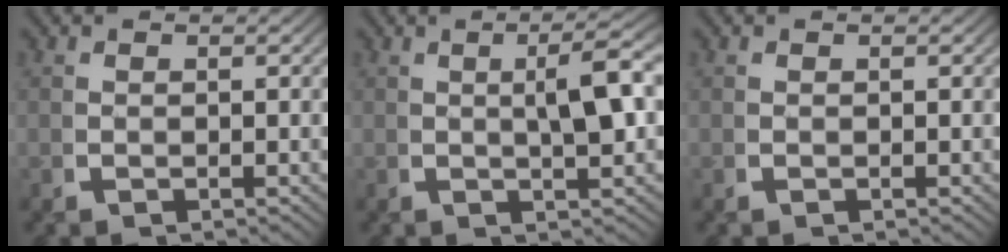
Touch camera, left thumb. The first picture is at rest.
{"total": 4.9, "force": [0.7, 1.1, 4.7], "torque": [-0.076, 0.008, 0.010]}
{"total": 0.0}